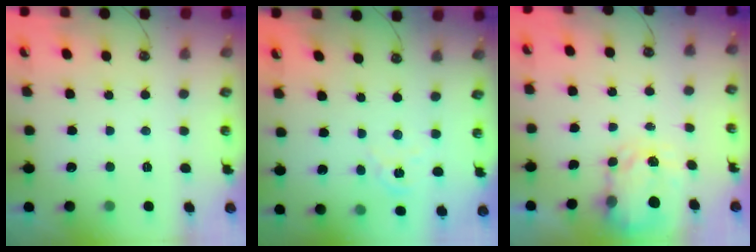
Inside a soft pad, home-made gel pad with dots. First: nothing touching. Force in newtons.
{"total": 2.7, "press": 2.7, "slide": 0.3}
{"total": 3.6, "press": 3.6, "slide": 0.6}